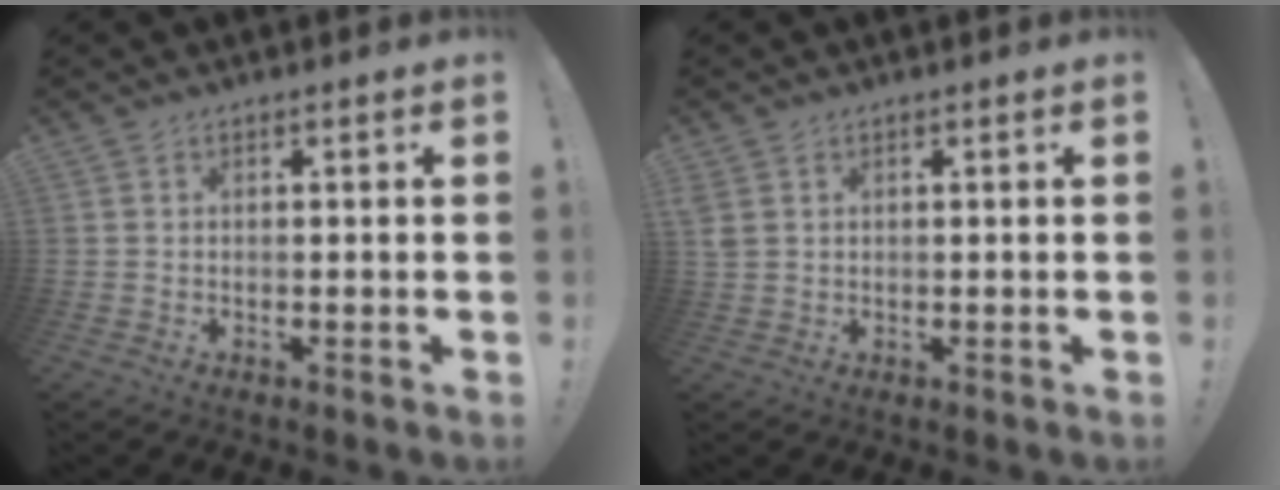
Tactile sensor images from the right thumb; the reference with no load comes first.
{"total": 2.6, "force": [1.1, 1.9, 1.5], "torque": [-0.034, 0.004, 0.025]}